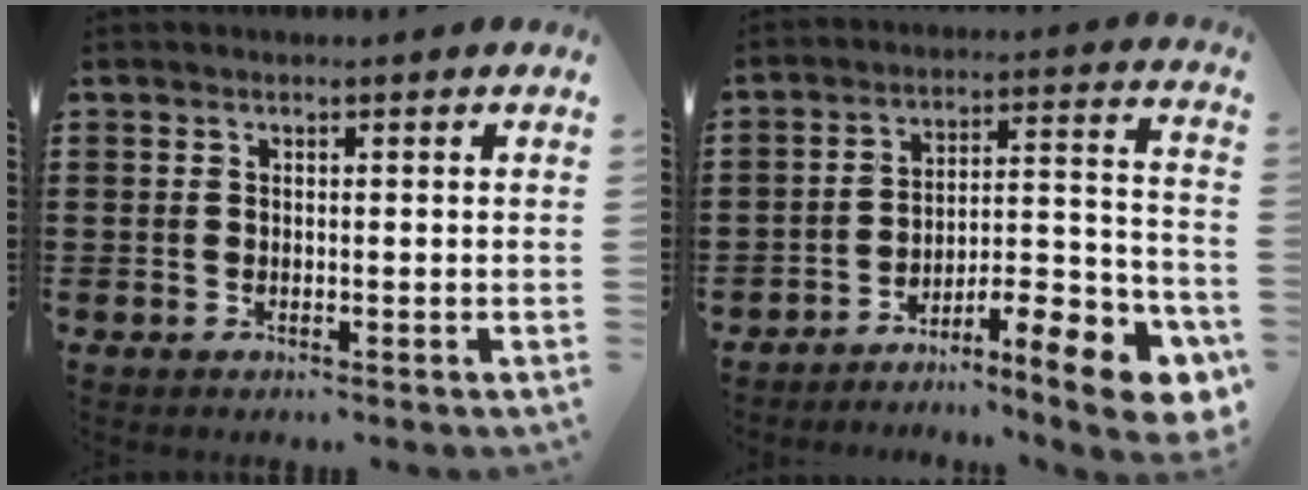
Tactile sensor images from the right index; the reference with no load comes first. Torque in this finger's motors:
{"motor_torque": [0.09, -0.15, 0.24, -0.01]}